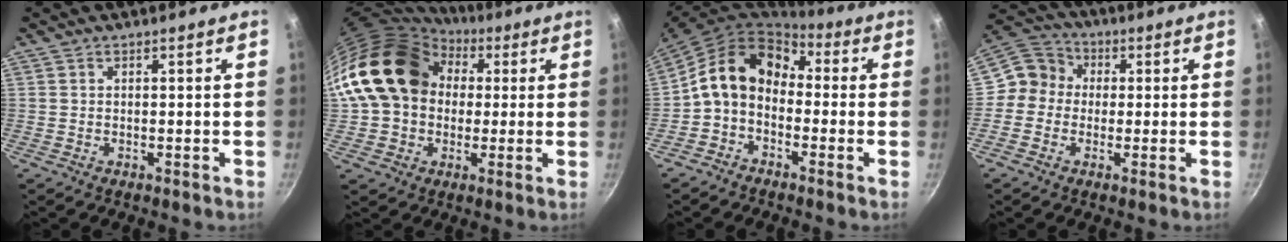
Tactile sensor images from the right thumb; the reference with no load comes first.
{"total": 18.1, "force": [3.8, 14.3, 10.4], "torque": [-0.156, 0.035, 0.060]}
{"total": 12.7, "force": [-0.5, 9.4, 8.5], "torque": [-0.142, 0.050, -0.035]}
{"total": 7.6, "force": [0.1, 7.2, 2.4], "torque": [-0.013, 0.018, -0.024]}